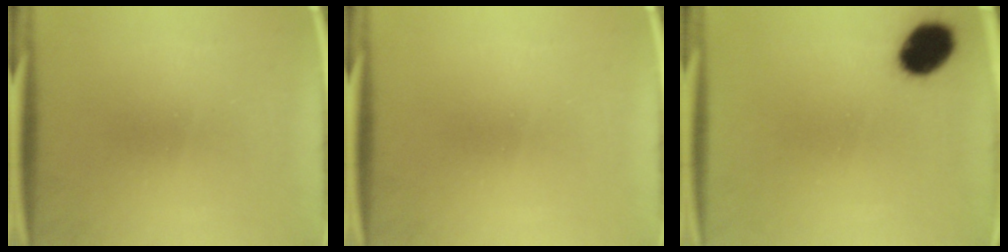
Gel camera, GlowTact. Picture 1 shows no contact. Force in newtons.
{"total": 0.0}
{"total": 8.7}